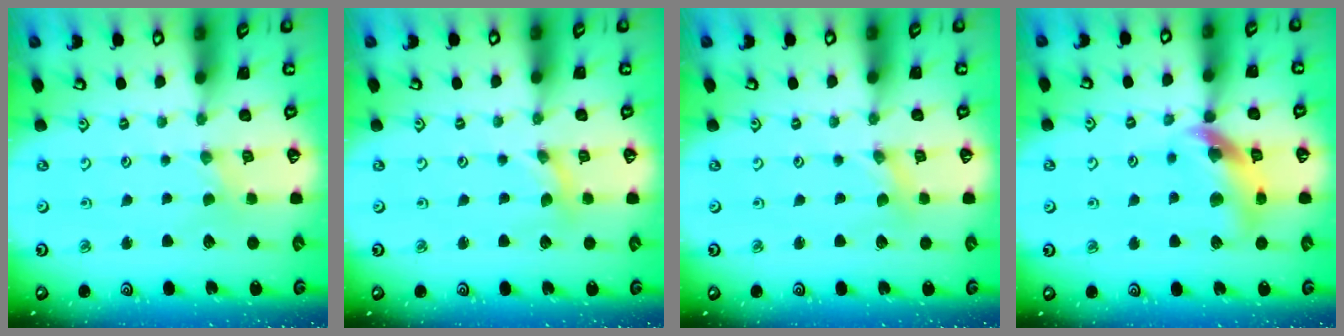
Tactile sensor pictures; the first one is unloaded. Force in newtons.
{"total": 0.0}
{"total": 0.0}
{"total": 13.4, "press": 13.3, "slide": 1.7}